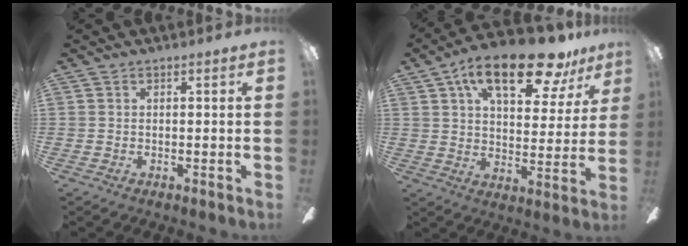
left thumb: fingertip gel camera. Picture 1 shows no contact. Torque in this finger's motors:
{"motor_torque": [0.37, 0.48, 1.63, -1.14, 0.38]}